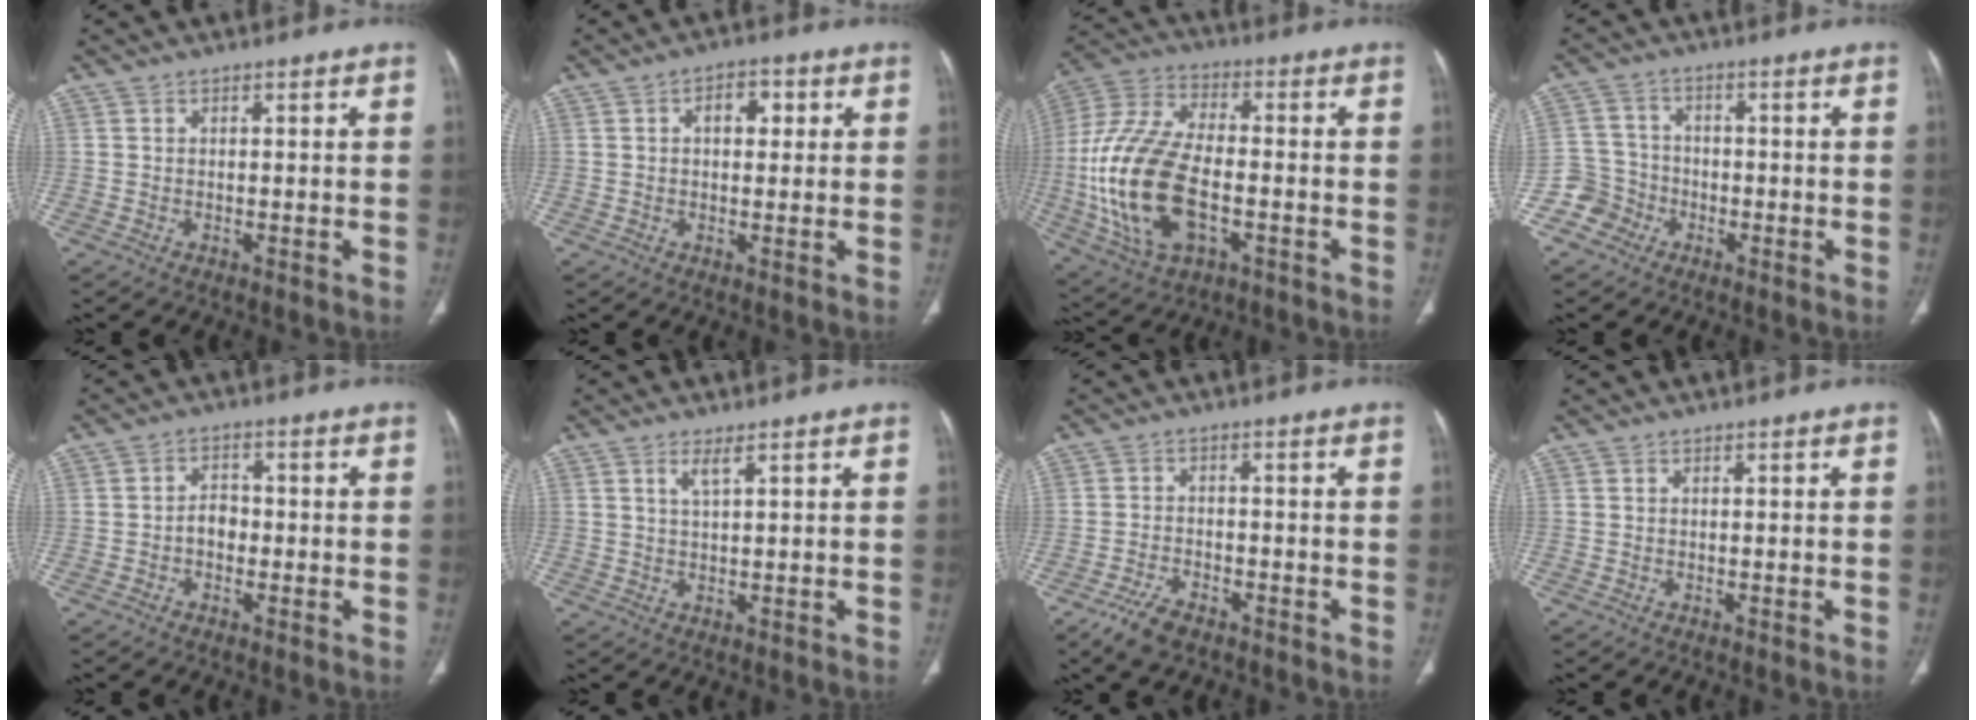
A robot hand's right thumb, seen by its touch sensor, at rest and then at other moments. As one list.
[{"total": 5.0, "force": [1.4, 3.0, 3.7], "torque": [-0.037, 0.006, 0.017]}, {"total": 21.8, "force": [-4.3, 11.6, 17.9], "torque": [-0.384, 0.012, -0.070]}, {"total": 5.6, "force": [-2.9, 4.7, -0.2], "torque": [0.033, 0.028, -0.063]}, {"total": 3.2, "force": [-0.9, 2.4, 1.9], "torque": [-0.016, 0.014, -0.023]}, {"total": 2.2, "force": [1.3, 0.3, 1.7], "torque": [-0.040, -0.007, 0.030]}, {"total": 5.5, "force": [-3.8, 2.5, 3.1], "torque": [-0.063, 0.012, -0.068]}, {"total": 0.0}]